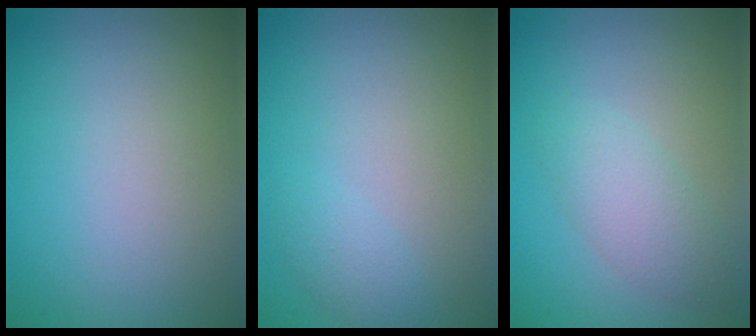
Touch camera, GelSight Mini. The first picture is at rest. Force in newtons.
{"total": 1.3, "press": 1.3, "slide": 0.1}
{"total": 2.8, "press": 2.8, "slide": 0.2}